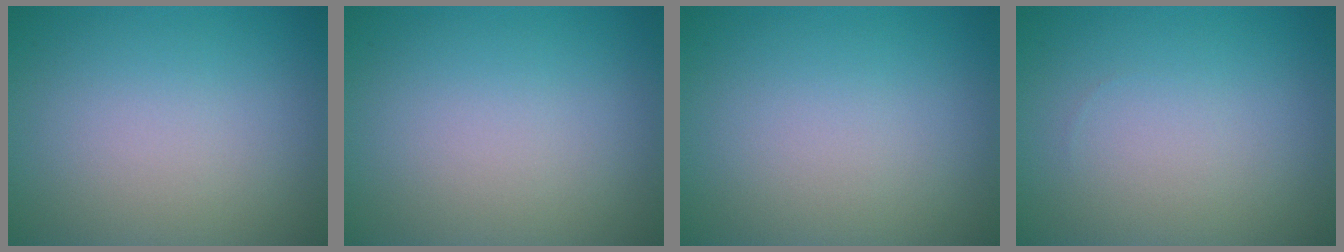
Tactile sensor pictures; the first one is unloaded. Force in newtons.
{"total": 0.0}
{"total": 0.0}
{"total": 0.0}